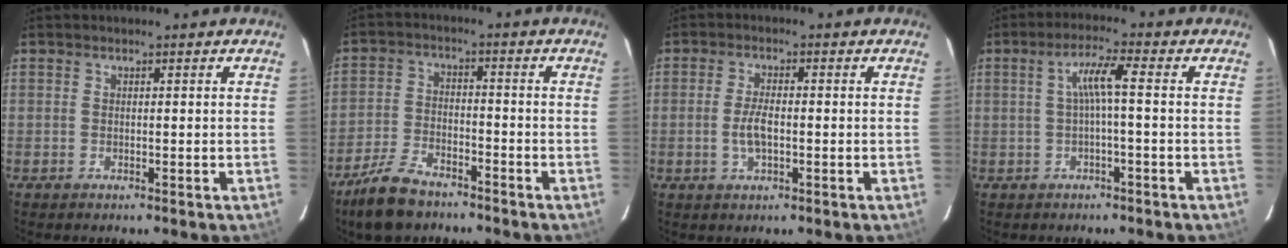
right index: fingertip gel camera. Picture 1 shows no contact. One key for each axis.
{"total": 9.8, "fx": -7.6, "fy": 4.2, "fz": 4.7, "tx": -0.122, "ty": -0.002, "tz": -0.140}
{"total": 4.2, "fx": -0.8, "fy": 1.6, "fz": 3.8, "tx": -0.076, "ty": 0.000, "tz": -0.012}
{"total": 4.6, "fx": -0.3, "fy": -0.1, "fz": 4.6, "tx": -0.087, "ty": 0.006, "tz": 0.000}